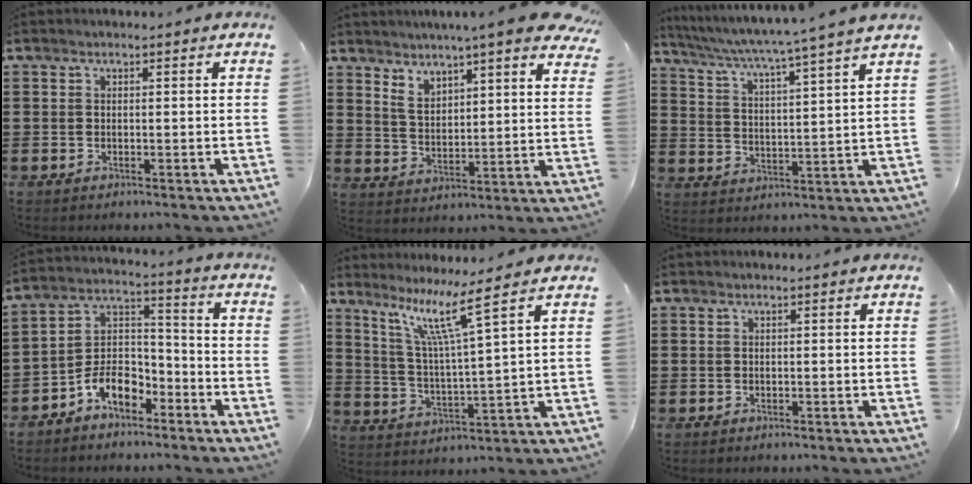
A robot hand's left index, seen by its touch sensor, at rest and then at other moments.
{"total": 5.5, "force": [4.9, 0.8, 2.4], "torque": [-0.060, -0.024, 0.082]}
{"total": 4.1, "force": [3.3, -1.1, 2.1], "torque": [-0.059, -0.035, 0.046]}
{"total": 7.6, "force": [-5.5, 3.8, 3.5], "torque": [-0.082, 0.010, -0.110]}
{"total": 8.6, "force": [5.9, -0.4, 6.2], "torque": [-0.138, -0.027, 0.098]}
{"total": 0.0}